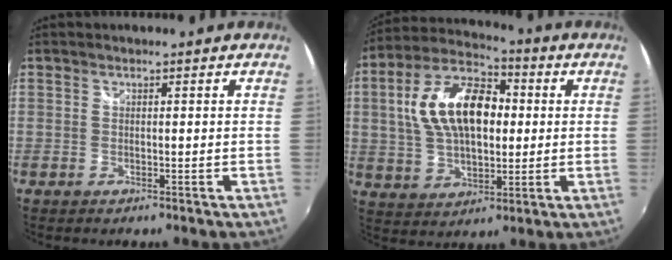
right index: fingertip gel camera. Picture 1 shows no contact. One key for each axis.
{"total": 16.9, "fx": 2.3, "fy": 9.4, "fz": 13.9, "tx": -0.270, "ty": 0.026, "tz": 0.039}